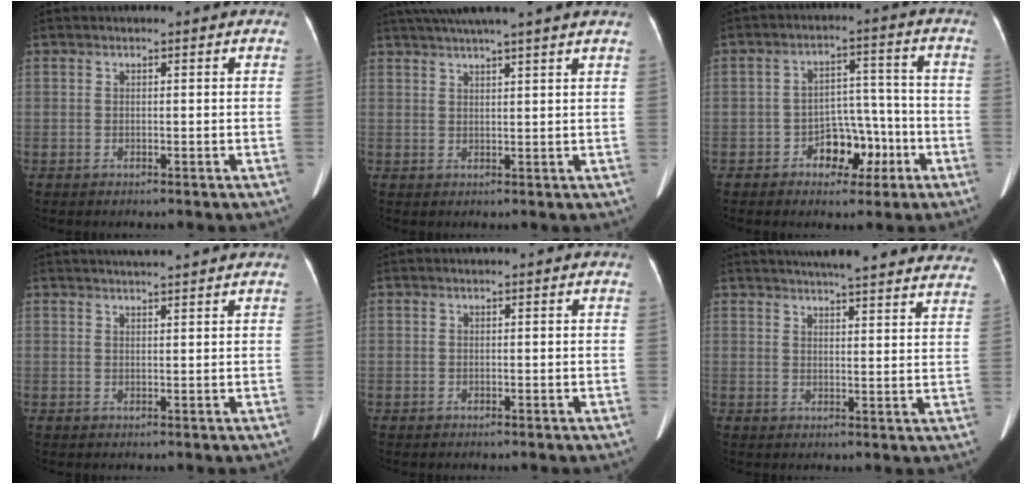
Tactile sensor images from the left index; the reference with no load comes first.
{"total": 9.9, "force": [8.4, -1.4, 5.2], "torque": [-0.083, 0.030, 0.110]}
{"total": 6.9, "force": [-3.3, 4.3, 4.3], "torque": [-0.065, 0.026, -0.048]}
{"total": 5.0, "force": [4.6, -0.5, 1.9], "torque": [-0.024, 0.026, 0.059]}
{"total": 0.0}
{"total": 26.1, "force": [23.9, 3.0, 9.9], "torque": [-0.144, -0.039, 0.278]}